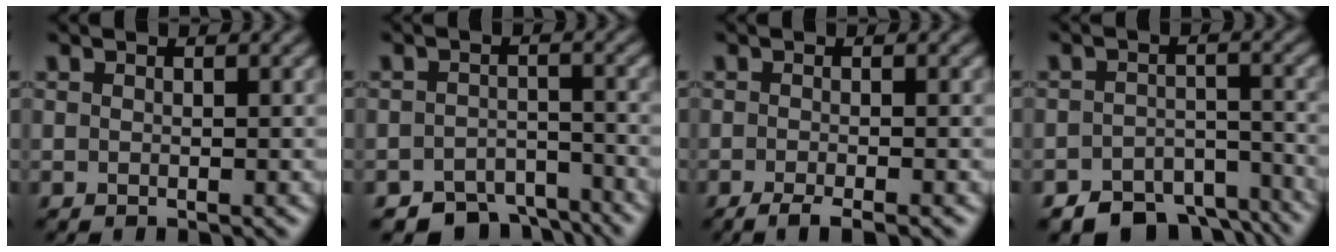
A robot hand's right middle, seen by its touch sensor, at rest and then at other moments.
{"total": 4.7, "force": [-4.2, 2.0, 0.8], "torque": [-0.001, -0.009, -0.068]}
{"total": 2.5, "force": [-1.5, 0.5, 2.0], "torque": [-0.030, -0.004, -0.032]}
{"total": 6.8, "force": [-5.7, 3.1, 2.0], "torque": [-0.021, -0.017, -0.086]}